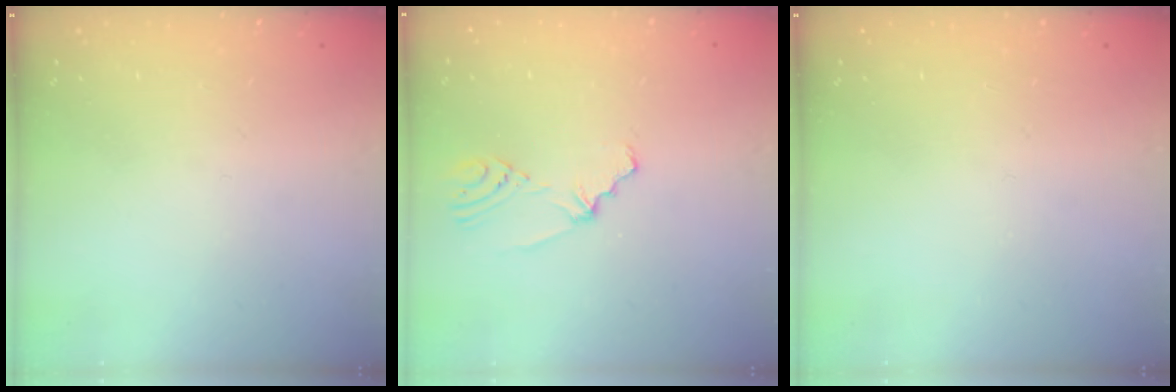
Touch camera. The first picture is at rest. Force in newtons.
{"total": 4.0, "press": 1.9, "slide": 3.5}
{"total": 0.0}